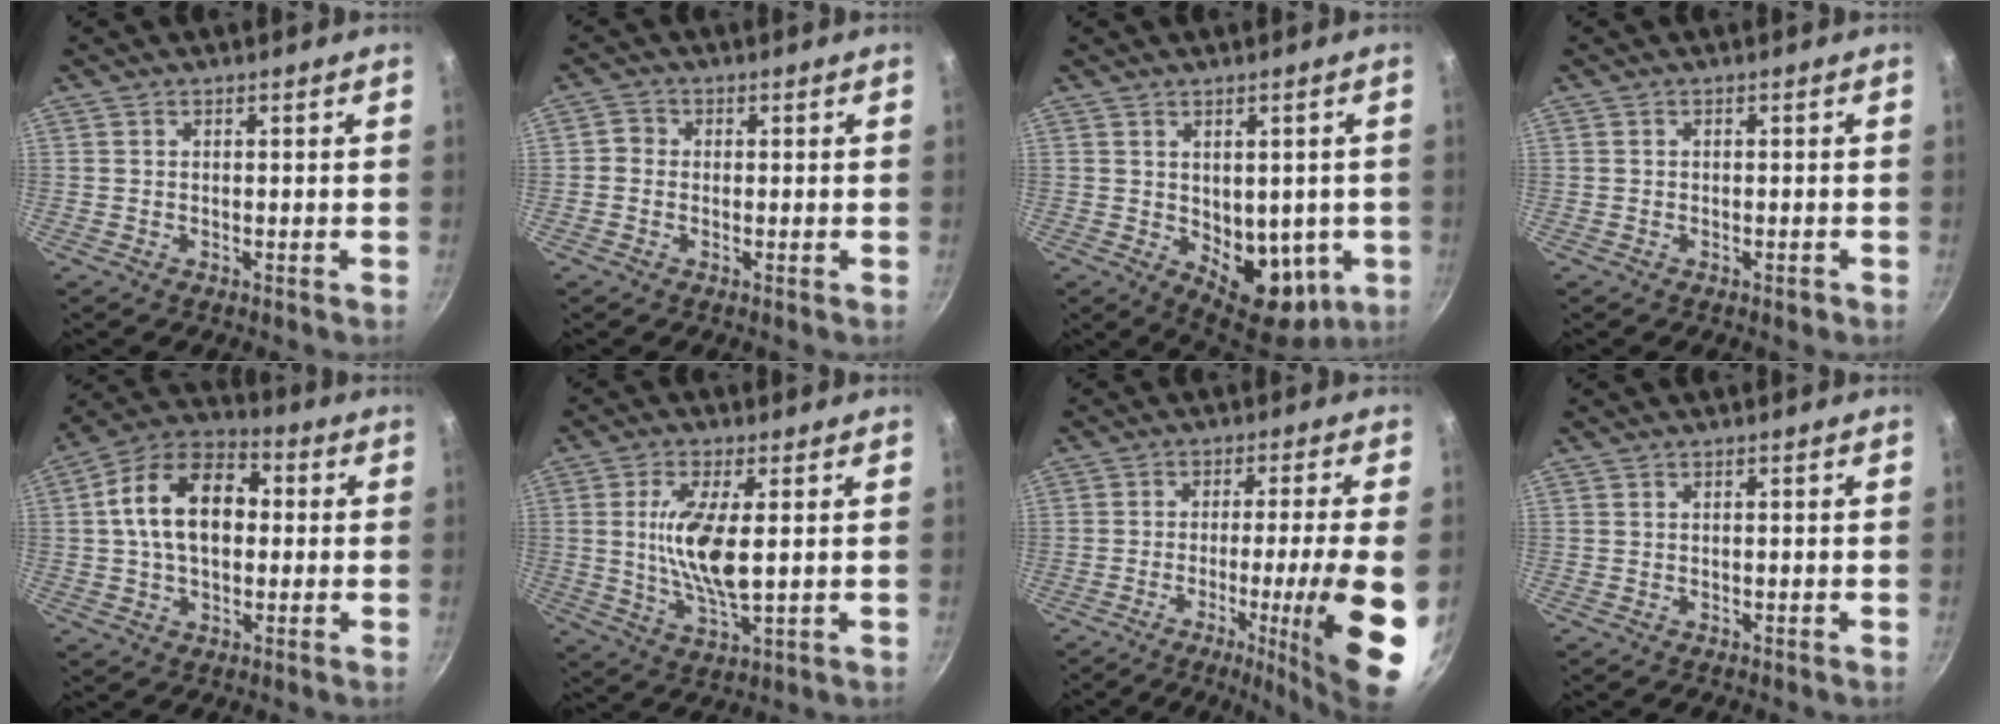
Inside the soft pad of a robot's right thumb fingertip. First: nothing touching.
{"total": 2.1, "force": [-0.4, 2.0, 0.7], "torque": [-0.002, 0.006, -0.016]}
{"total": 12.5, "force": [-1.6, 7.8, 9.6], "torque": [-0.082, -0.018, -0.002]}
{"total": 1.0, "force": [-0.7, 0.5, 0.6], "torque": [-0.011, 0.005, -0.008]}
{"total": 15.8, "force": [1.5, 10.4, 11.8], "torque": [-0.166, 0.030, 0.006]}
{"total": 11.2, "force": [1.2, 3.8, 10.5], "torque": [-0.207, -0.012, 0.024]}
{"total": 15.5, "force": [-4.3, 0.3, 14.9], "torque": [-0.220, 0.005, -0.058]}
{"total": 0.0}